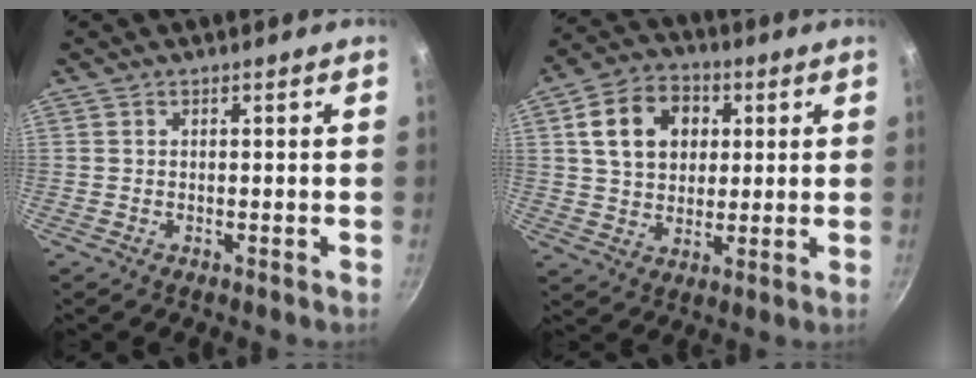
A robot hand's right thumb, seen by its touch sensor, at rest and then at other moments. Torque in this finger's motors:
{"motor_torque": [0.63, 2.06, 1.05, 0.22, 0.09]}